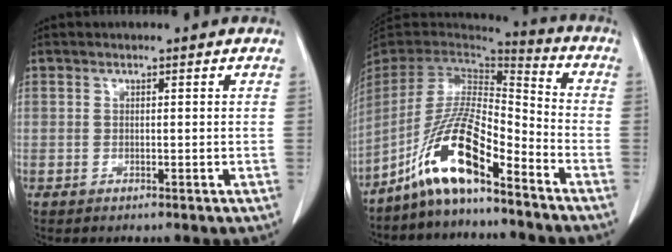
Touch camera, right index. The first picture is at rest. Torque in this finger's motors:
{"motor_torque": [1.64, -0.50, 0.65, 0.19]}